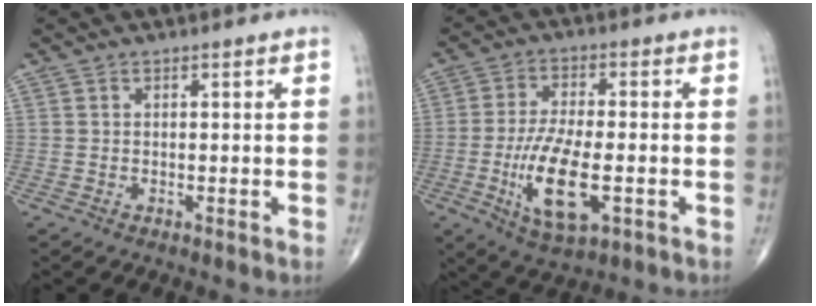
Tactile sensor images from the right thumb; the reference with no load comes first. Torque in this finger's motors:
{"motor_torque": [0.03, 0.48, 0.97, 0.51, 0.44]}